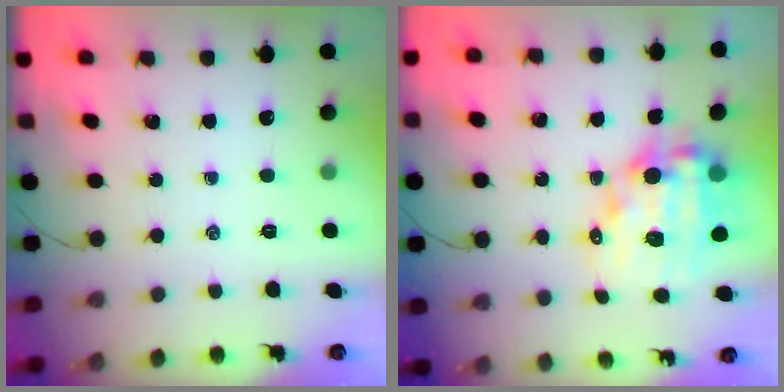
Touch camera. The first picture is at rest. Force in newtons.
{"total": 14.8, "press": 14.4, "slide": 3.5}